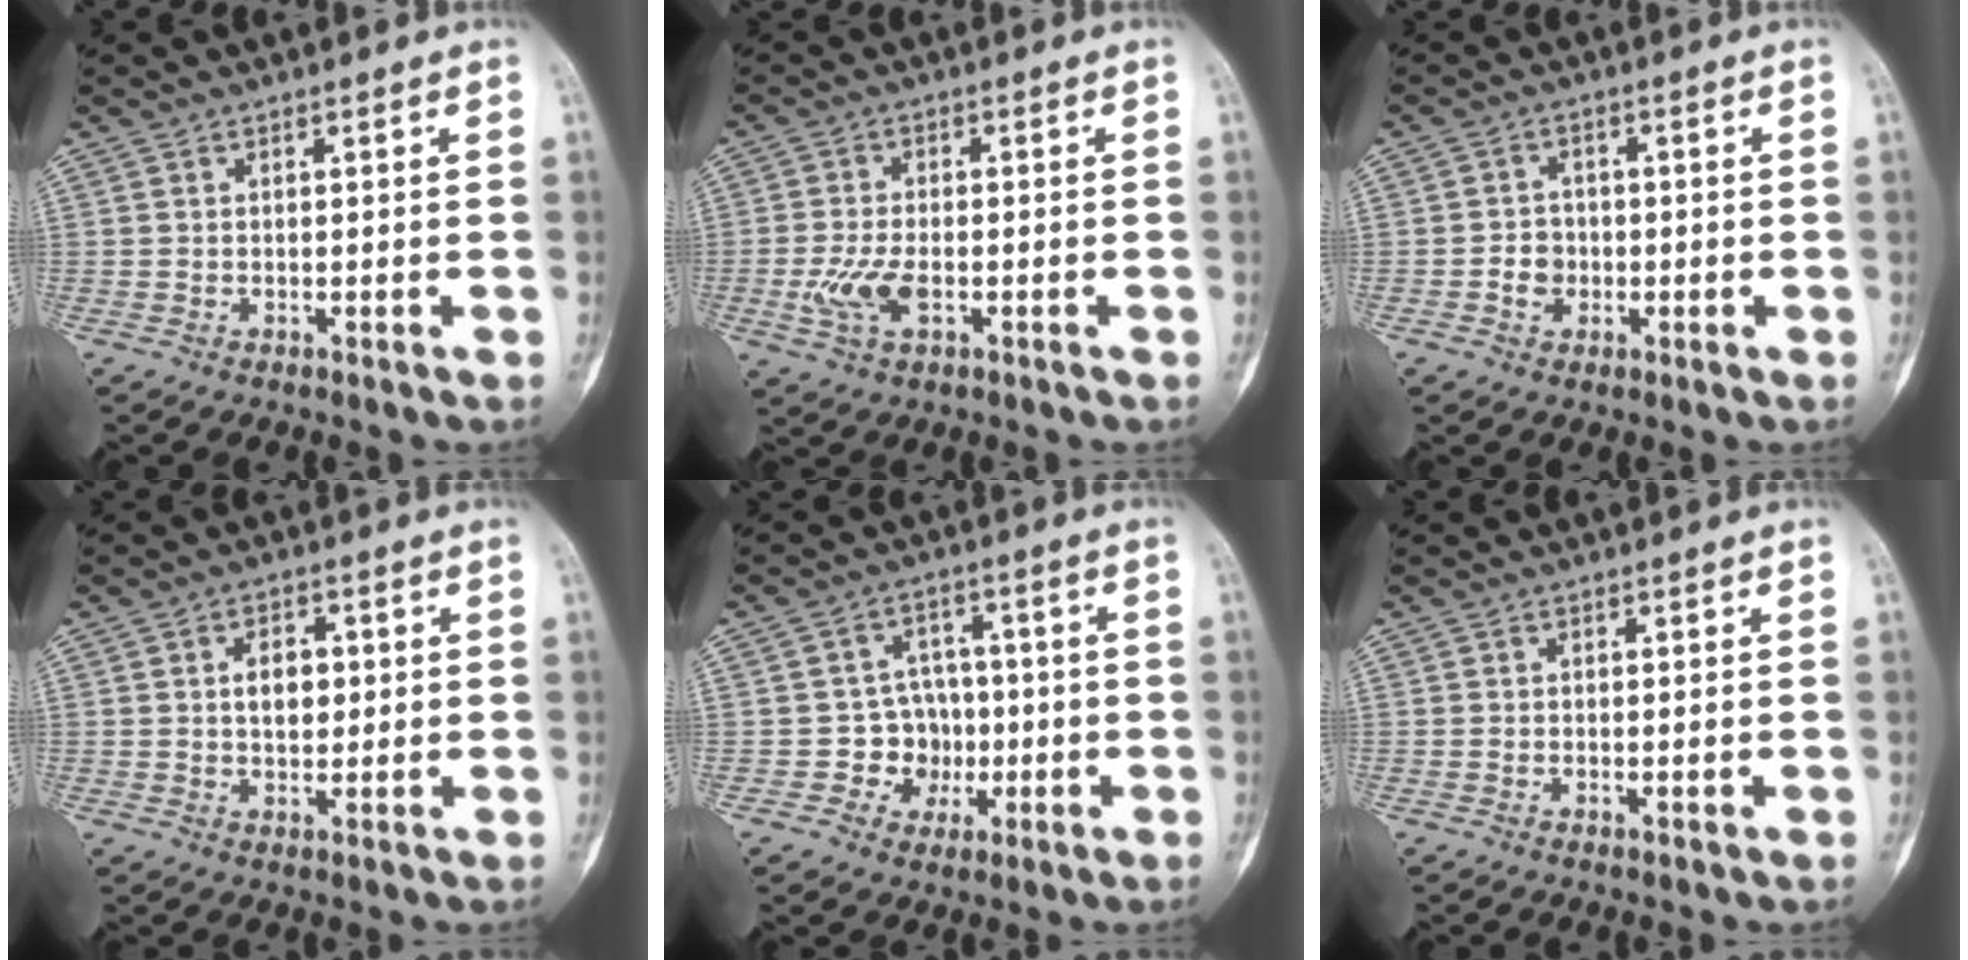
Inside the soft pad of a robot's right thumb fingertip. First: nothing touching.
{"total": 6.4, "force": [-1.8, 3.3, 5.2], "torque": [-0.113, 0.002, -0.033]}
{"total": 3.6, "force": [-0.9, 3.2, 1.4], "torque": [-0.001, 0.009, -0.019]}
{"total": 5.3, "force": [0.7, 3.4, 4.0], "torque": [-0.043, -0.002, 0.010]}
{"total": 7.2, "force": [-1.4, 6.7, 2.2], "torque": [0.022, 0.024, -0.022]}
{"total": 0.8, "force": [-0.2, 0.3, 0.7], "torque": [-0.007, -0.002, -0.004]}